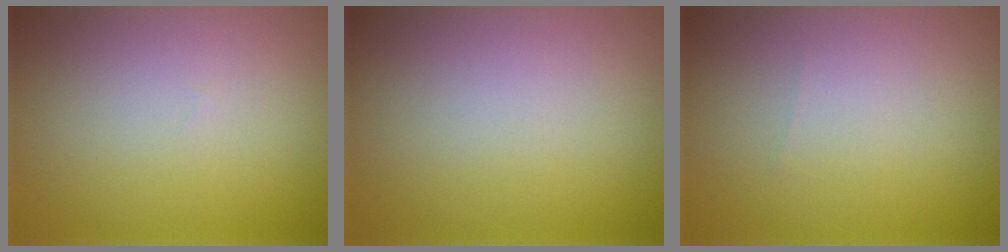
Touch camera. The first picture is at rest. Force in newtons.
{"total": 0.0}
{"total": 0.0}